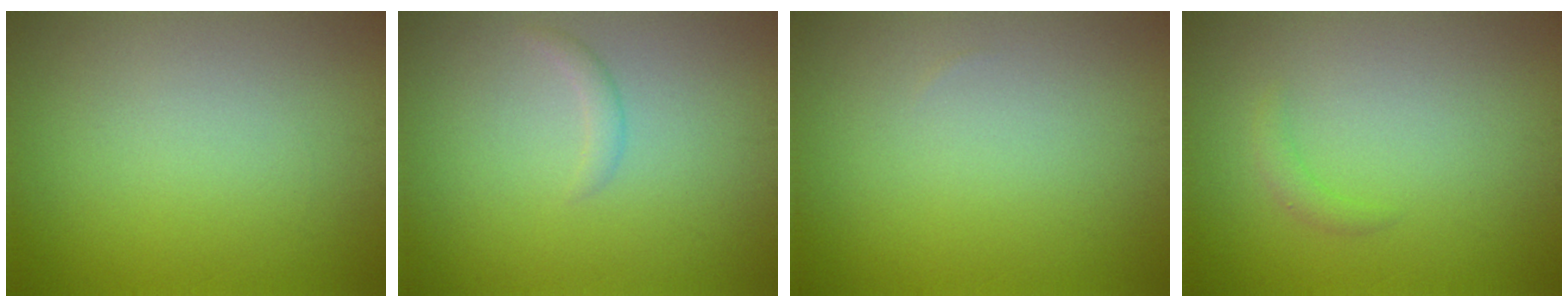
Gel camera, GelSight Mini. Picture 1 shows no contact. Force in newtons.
{"total": 1.0, "press": 1.0, "slide": 0.1}
{"total": 0.0}
{"total": 1.0, "press": 1.0, "slide": 0.1}